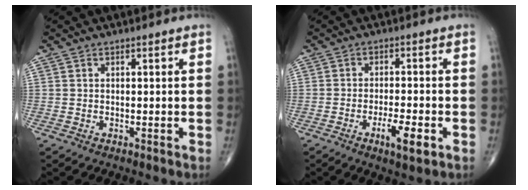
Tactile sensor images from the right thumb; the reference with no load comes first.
{"total": 5.8, "force": [-2.5, 1.6, 5.0], "torque": [-0.086, 0.002, -0.039]}